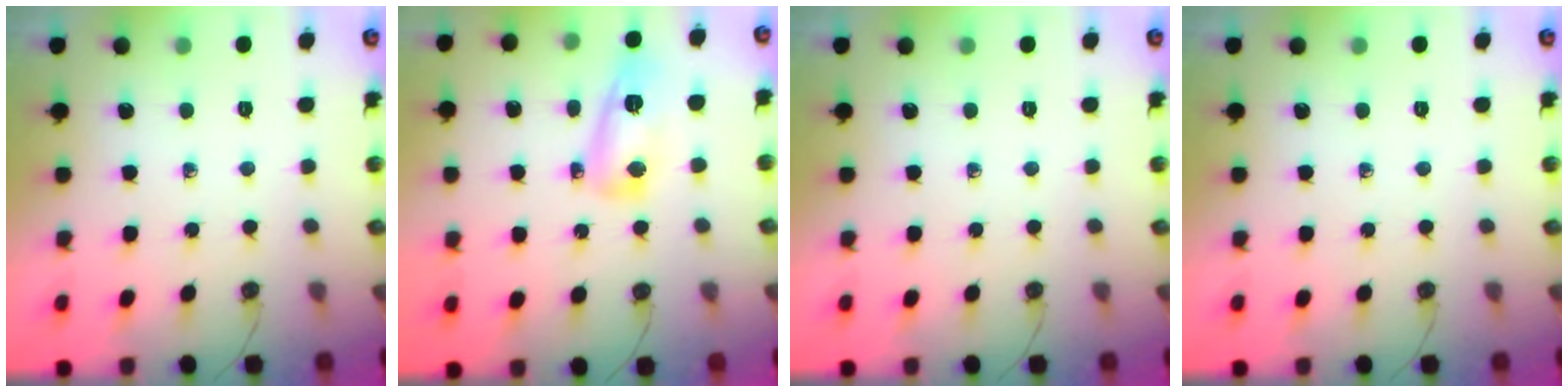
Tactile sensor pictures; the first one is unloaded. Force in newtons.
{"total": 11.0, "press": 11.0, "slide": 1.2}
{"total": 0.0}
{"total": 0.0}